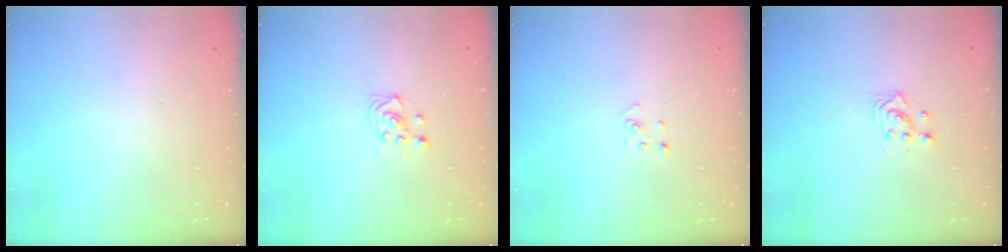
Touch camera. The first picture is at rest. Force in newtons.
{"total": 3.6, "press": 3.4, "slide": 1.4}
{"total": 1.9, "press": 1.9, "slide": 0.1}
{"total": 2.3, "press": 2.3, "slide": 0.3}